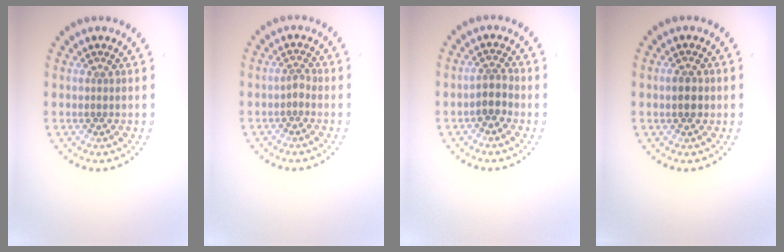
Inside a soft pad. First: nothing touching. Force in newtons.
{"total": 1.0, "press": 0.7, "slide": 0.7}
{"total": 1.9, "press": 1.7, "slide": 0.8}
{"total": 2.2, "press": 2.2, "slide": 0.0}